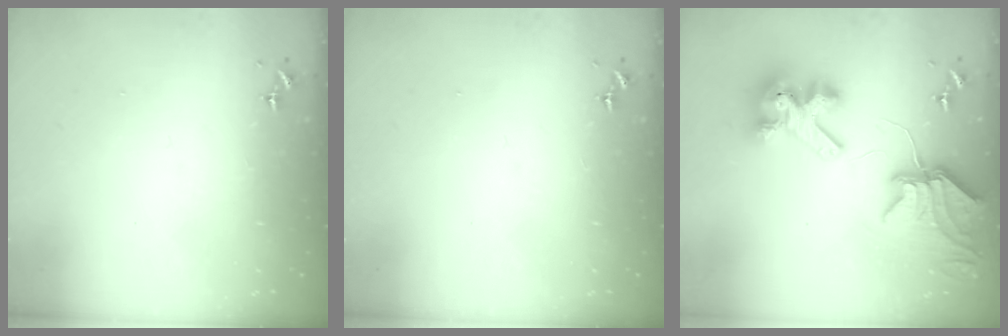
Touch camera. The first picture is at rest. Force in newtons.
{"total": 0.0}
{"total": 12.1, "press": 12.0, "slide": 1.5}